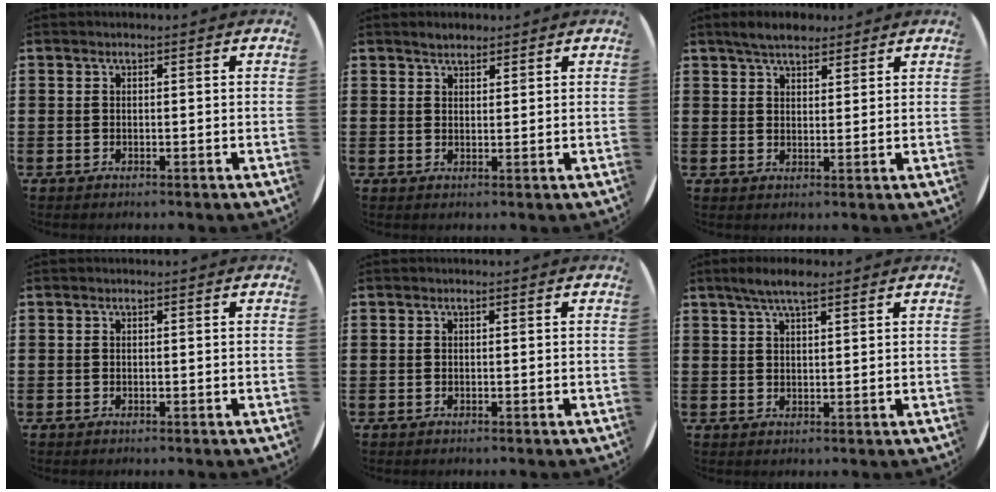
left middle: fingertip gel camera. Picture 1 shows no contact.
{"total": 1.9, "force": [1.8, 0.6, 0.2], "torque": [0.001, 0.002, 0.033]}
{"total": 3.9, "force": [3.4, 1.3, 1.3], "torque": [-0.024, -0.004, 0.062]}
{"total": 0.0}
{"total": 0.0}
{"total": 3.9, "force": [2.9, 0.9, 2.4], "torque": [-0.045, 0.002, 0.050]}